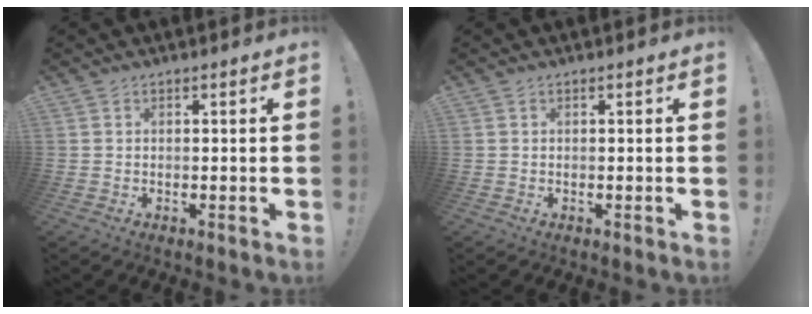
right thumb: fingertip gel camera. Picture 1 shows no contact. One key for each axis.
{"total": 0.0}